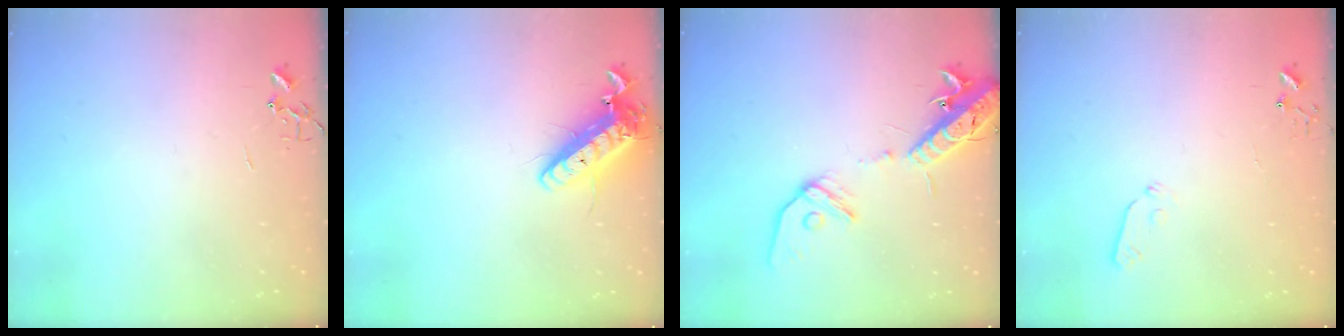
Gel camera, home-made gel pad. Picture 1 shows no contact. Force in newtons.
{"total": 14.8, "press": 14.5, "slide": 2.9}
{"total": 15.4, "press": 15.0, "slide": 3.5}
{"total": 4.8, "press": 4.7, "slide": 0.7}